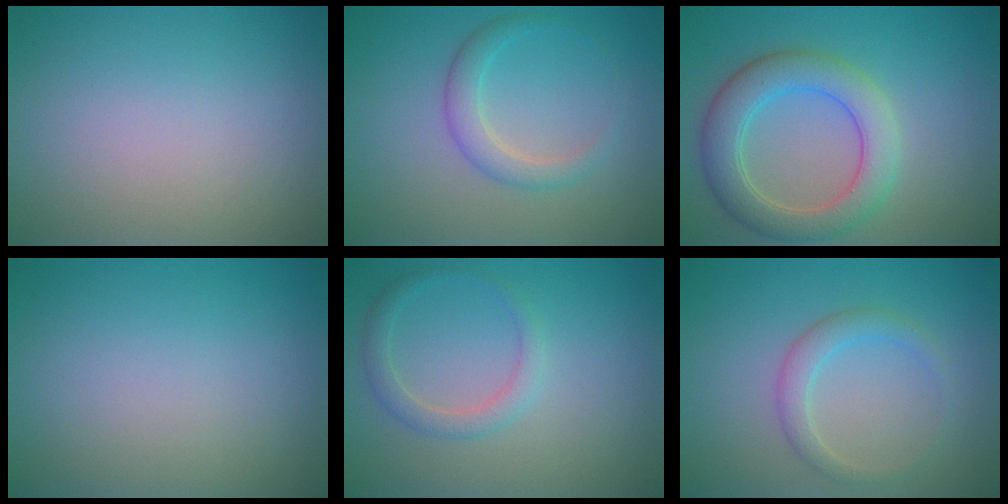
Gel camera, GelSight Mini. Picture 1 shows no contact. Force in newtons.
{"total": 2.4, "press": 2.4, "slide": 0.1}
{"total": 5.5, "press": 5.4, "slide": 0.4}
{"total": 0.0}
{"total": 1.9, "press": 1.9, "slide": 0.1}
{"total": 2.1, "press": 2.1, "slide": 0.2}